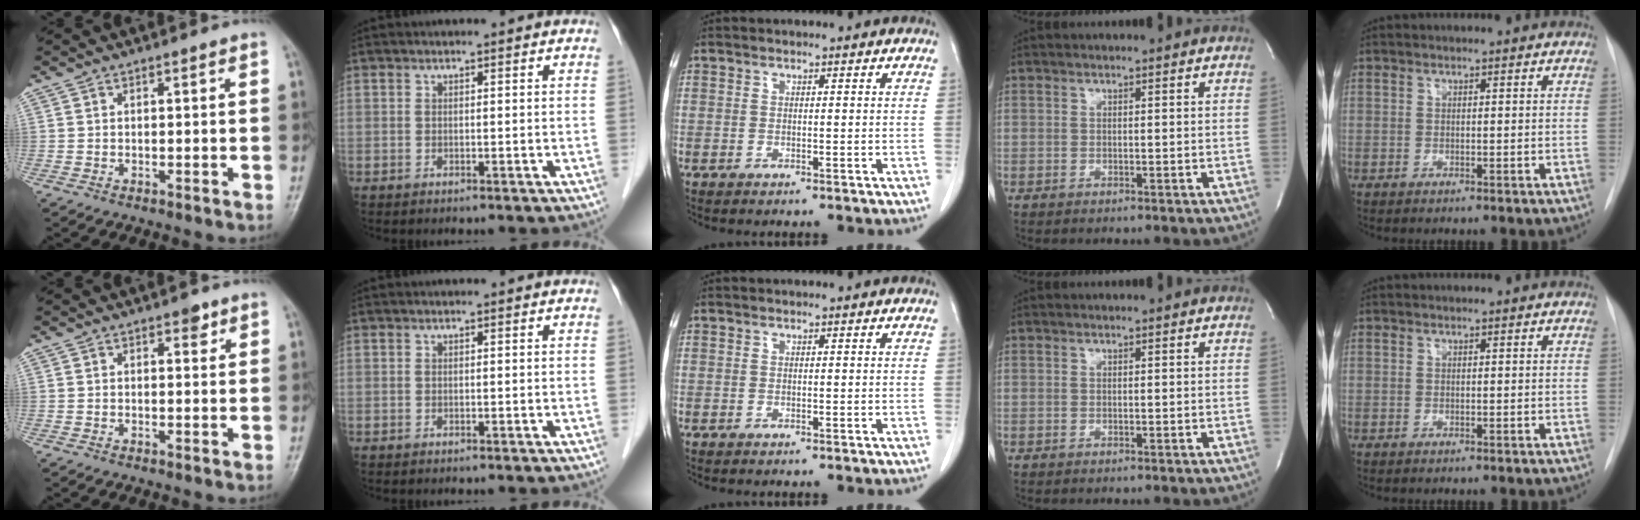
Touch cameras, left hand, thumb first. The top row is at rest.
{"thumb": {"total": 2.1, "force": [1.3, 1.0, 1.2], "torque": [-0.007, -0.004, 0.015]}}